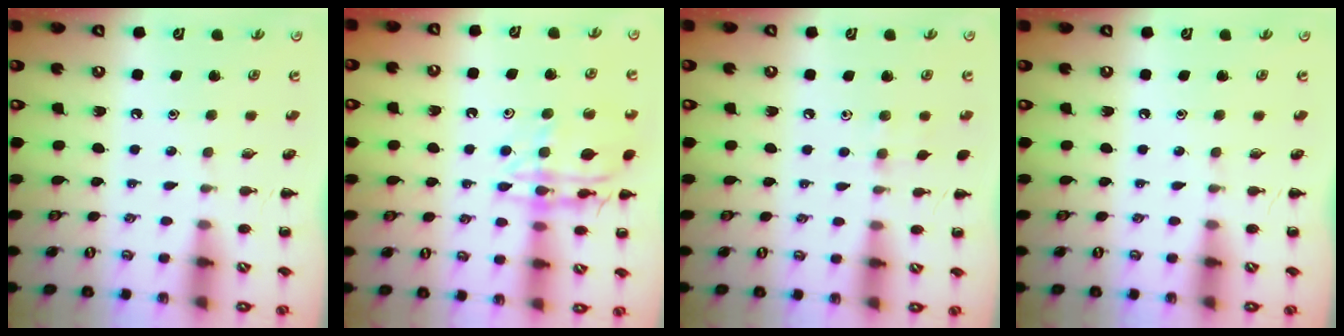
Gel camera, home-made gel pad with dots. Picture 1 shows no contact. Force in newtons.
{"total": 14.6, "press": 14.5, "slide": 1.4}
{"total": 5.2, "press": 4.9, "slide": 1.7}
{"total": 0.0}